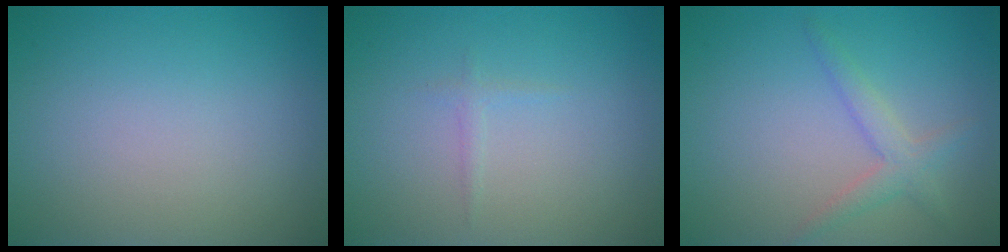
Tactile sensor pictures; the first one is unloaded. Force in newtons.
{"total": 0.6, "press": 0.6, "slide": 0.0}
{"total": 2.2, "press": 2.2, "slide": 0.1}